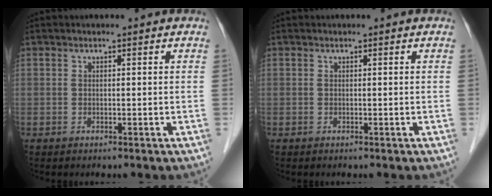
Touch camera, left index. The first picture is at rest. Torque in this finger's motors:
{"motor_torque": [0.00, 0.00, 0.00, 0.00]}